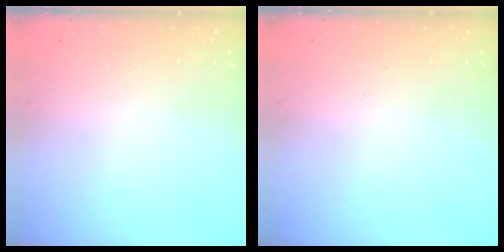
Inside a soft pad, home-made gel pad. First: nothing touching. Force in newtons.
{"total": 0.0}